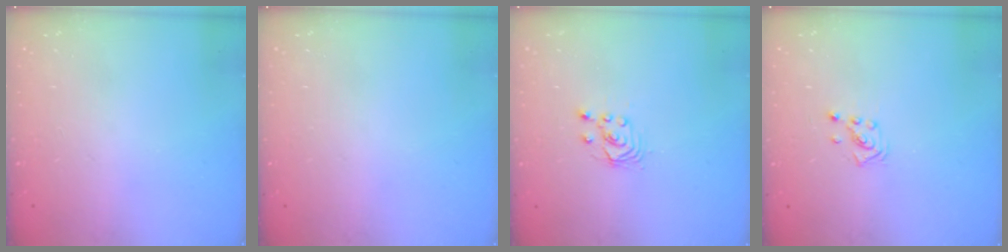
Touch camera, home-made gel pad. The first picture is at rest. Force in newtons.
{"total": 0.0}
{"total": 2.7, "press": 2.7, "slide": 0.2}
{"total": 1.3, "press": 1.3, "slide": 0.1}